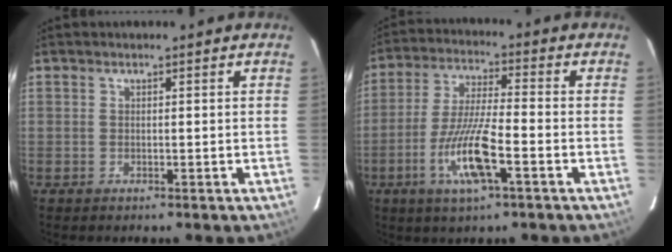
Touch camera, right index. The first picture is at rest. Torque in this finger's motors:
{"motor_torque": [1.82, -0.31, 0.90, 0.21]}